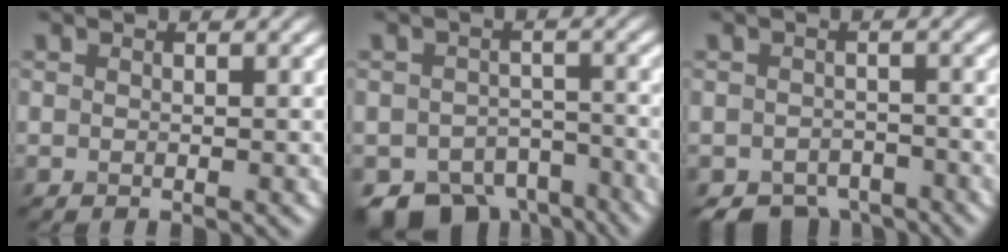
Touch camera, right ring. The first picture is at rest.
{"total": 7.2, "force": [-5.3, 3.7, 3.0], "torque": [-0.035, -0.016, -0.087]}
{"total": 3.5, "force": [-2.9, 1.8, 0.9], "torque": [0.000, -0.007, -0.047]}